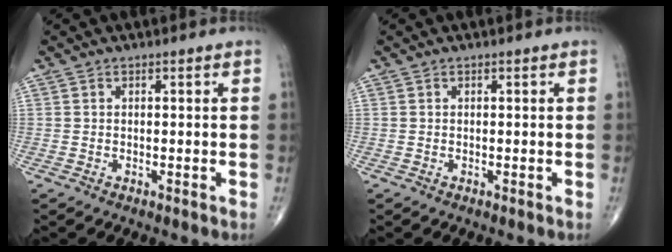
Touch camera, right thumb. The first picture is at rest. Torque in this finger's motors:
{"motor_torque": [-0.05, 0.05, 0.00, -0.01, 0.00]}